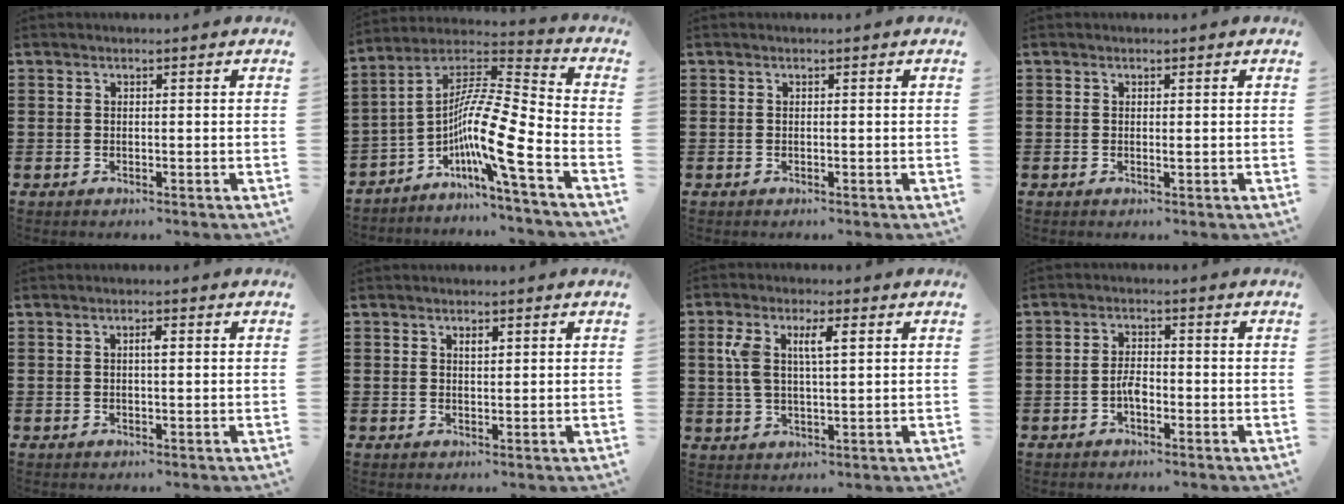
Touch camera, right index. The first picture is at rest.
{"total": 11.9, "force": [-4.9, 1.3, 10.7], "torque": [-0.221, -0.034, -0.105]}
{"total": 0.0}
{"total": 0.6, "force": [0.1, 0.1, 0.5], "torque": [-0.011, -0.001, 0.002]}
{"total": 1.3, "force": [0.2, 0.3, 1.3], "torque": [-0.025, 0.003, 0.002]}
{"total": 1.2, "force": [0.6, 0.5, 0.9], "torque": [-0.019, 0.004, 0.010]}
{"total": 6.1, "force": [1.7, 2.2, 5.4], "torque": [-0.113, 0.010, 0.027]}
{"total": 2.7, "force": [-1.1, 1.1, 2.2], "torque": [-0.050, 0.000, -0.022]}